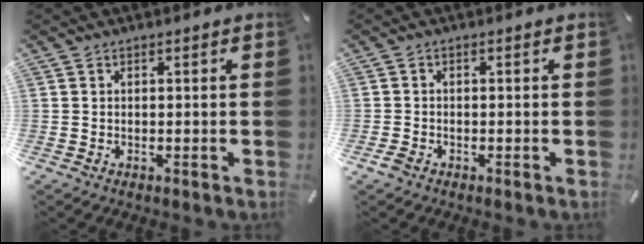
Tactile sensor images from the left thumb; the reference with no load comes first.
{"total": 1.3, "force": [-0.9, 0.7, 0.6], "torque": [-0.018, -0.001, -0.020]}